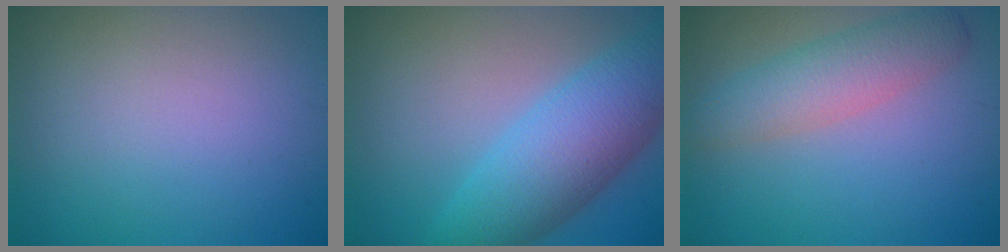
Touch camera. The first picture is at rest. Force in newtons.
{"total": 8.1, "press": 8.0, "slide": 0.4}
{"total": 4.1, "press": 4.1, "slide": 0.1}